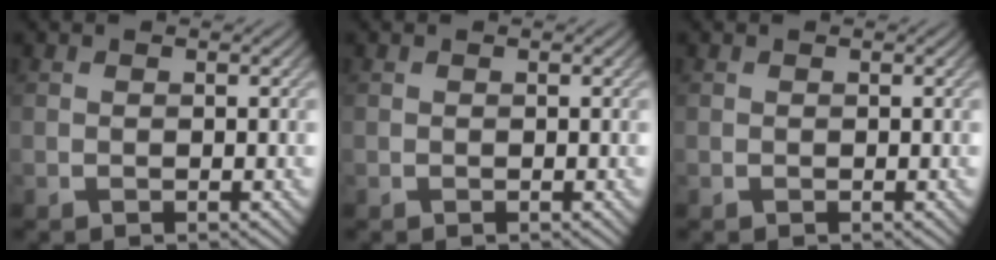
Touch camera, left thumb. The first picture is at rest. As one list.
[{"total": 0.0}, {"total": 0.0}]